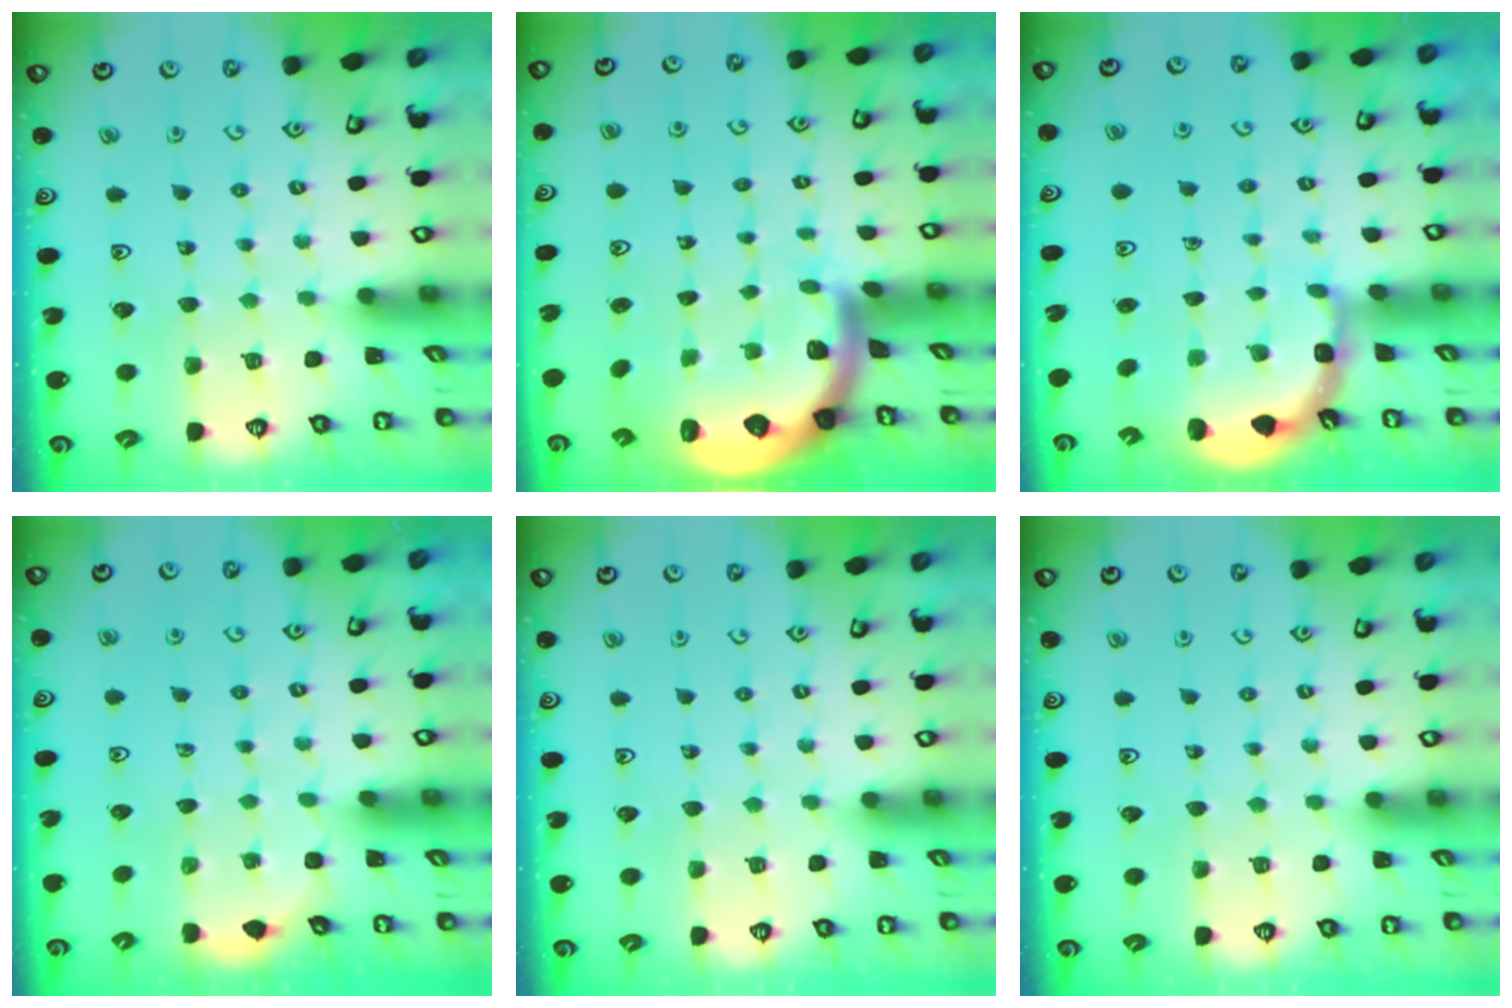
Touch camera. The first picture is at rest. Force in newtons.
{"total": 1.9, "press": 1.9, "slide": 0.2}
{"total": 2.3, "press": 2.1, "slide": 0.9}
{"total": 1.5, "press": 1.2, "slide": 1.0}
{"total": 0.0}
{"total": 0.0}